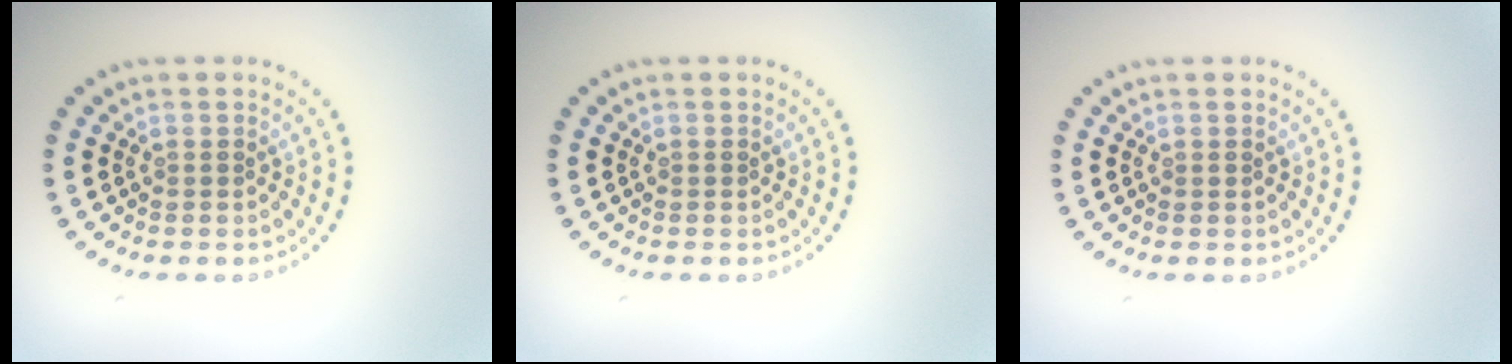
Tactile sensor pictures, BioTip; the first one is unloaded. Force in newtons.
{"total": 0.0}
{"total": 0.0}